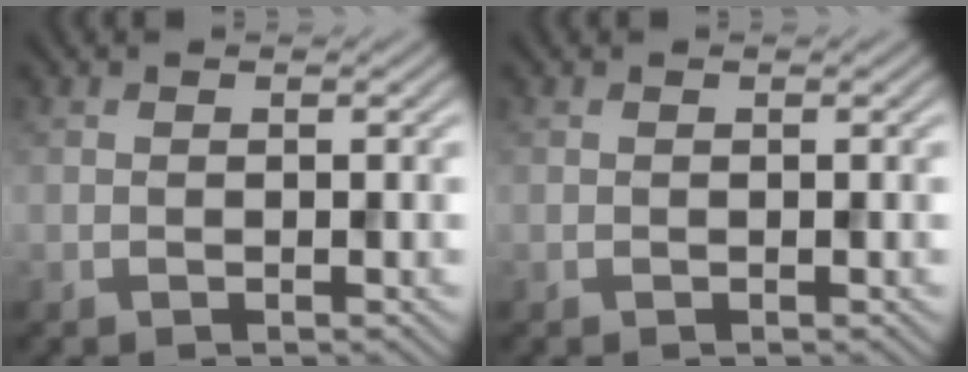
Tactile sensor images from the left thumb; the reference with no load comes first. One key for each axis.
{"total": 0.0}